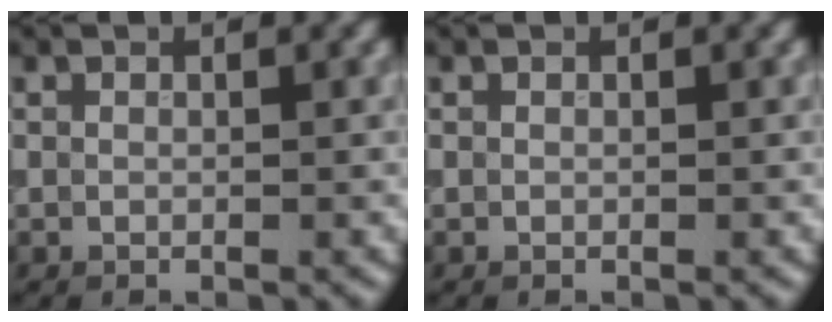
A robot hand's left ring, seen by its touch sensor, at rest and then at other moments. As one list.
[{"total": 0.0}]